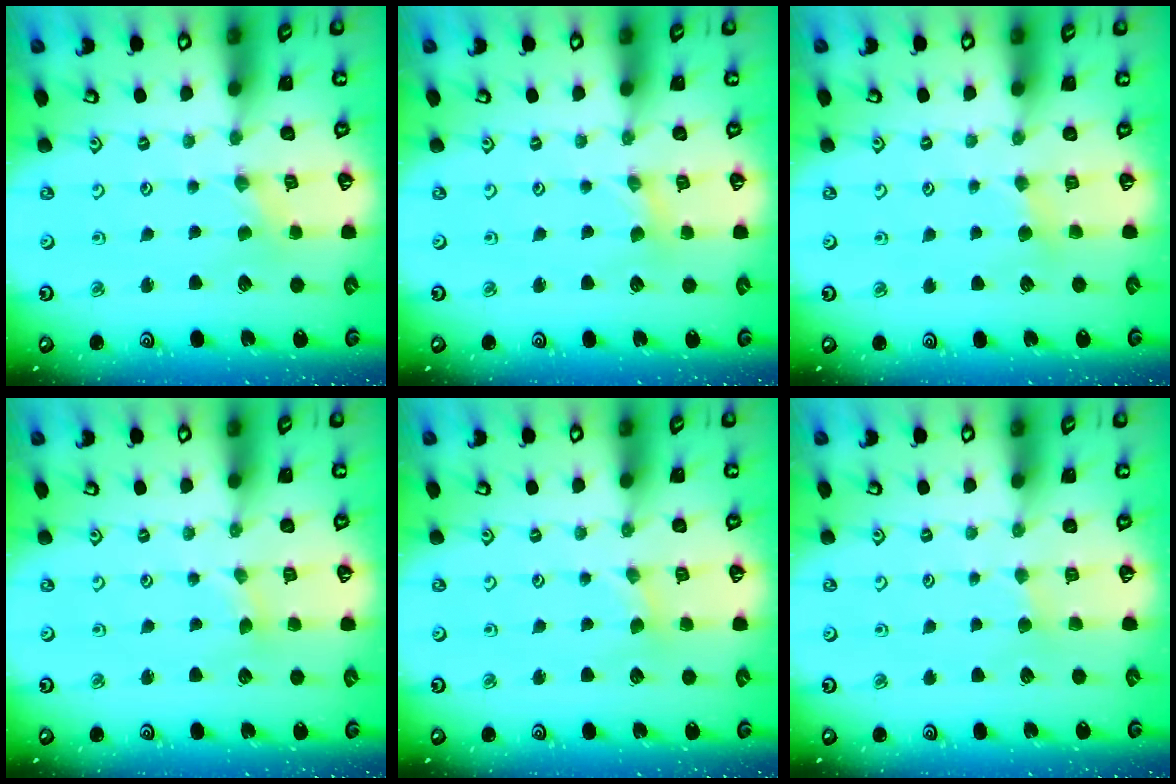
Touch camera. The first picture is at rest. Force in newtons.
{"total": 1.7, "press": 1.7, "slide": 0.3}
{"total": 2.8, "press": 2.7, "slide": 0.4}
{"total": 1.0, "press": 1.0, "slide": 0.2}
{"total": 1.1, "press": 1.1, "slide": 0.3}
{"total": 1.9, "press": 1.9, "slide": 0.3}